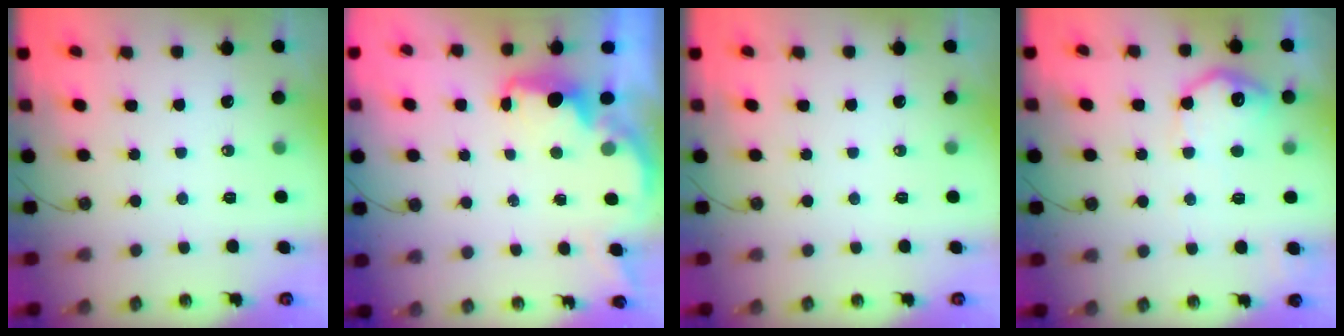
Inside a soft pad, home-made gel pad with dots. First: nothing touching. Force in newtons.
{"total": 2.3, "press": 2.1, "slide": 0.8}
{"total": 0.0}
{"total": 12.9, "press": 12.9, "slide": 0.4}